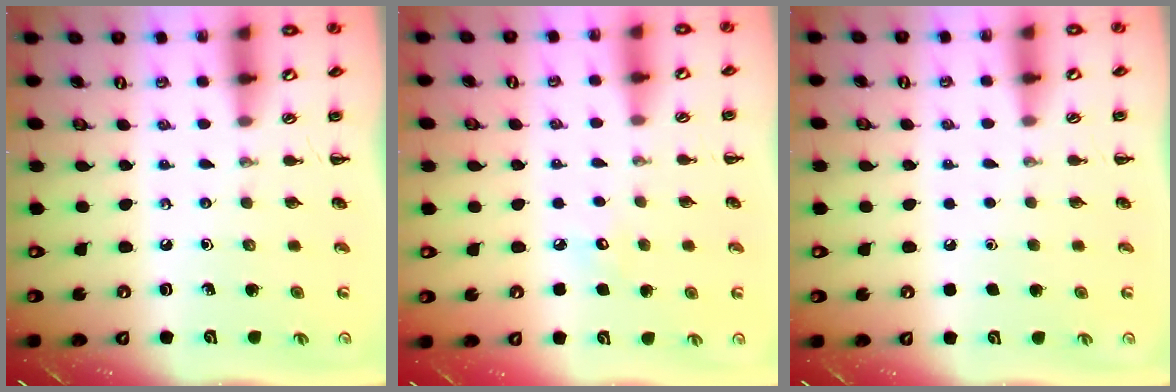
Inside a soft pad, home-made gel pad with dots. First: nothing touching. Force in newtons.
{"total": 3.8, "press": 3.7, "slide": 0.9}
{"total": 1.6, "press": 1.6, "slide": 0.1}